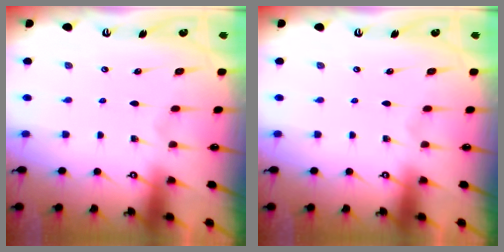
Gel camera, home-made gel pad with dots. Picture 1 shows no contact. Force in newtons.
{"total": 0.0}